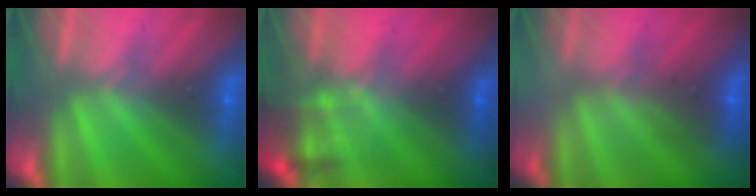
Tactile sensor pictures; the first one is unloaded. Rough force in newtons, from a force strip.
{"total": 7.8}
{"total": 2.0}